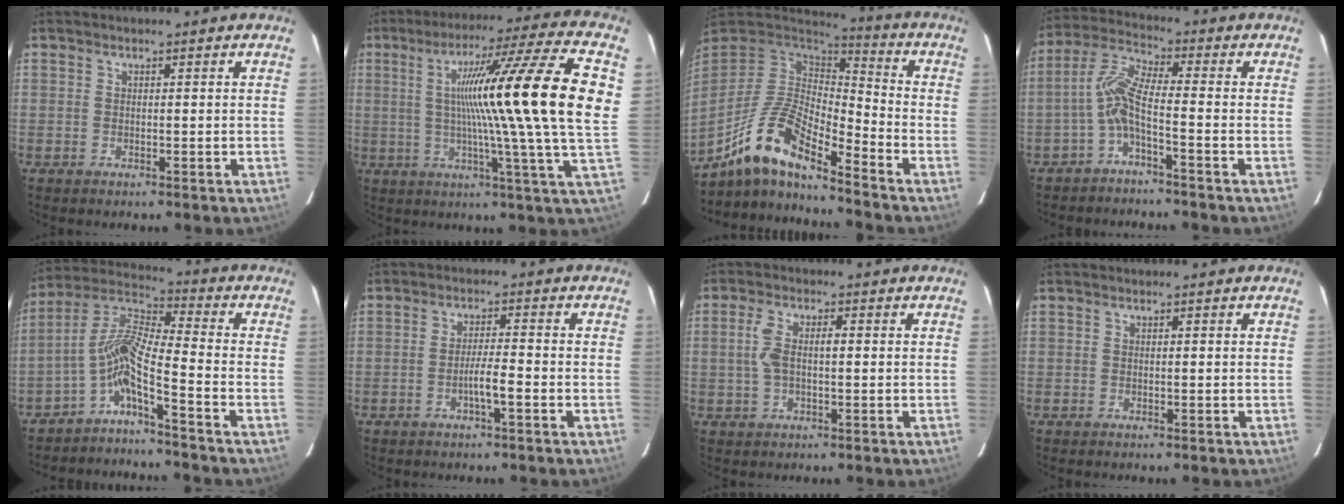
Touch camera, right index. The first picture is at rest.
{"total": 23.1, "force": [3.4, -2.1, 22.7], "torque": [-0.318, 0.012, 0.035]}
{"total": 12.7, "force": [-9.7, 2.5, 7.9], "torque": [-0.160, 0.018, -0.180]}
{"total": 6.1, "force": [-2.4, 0.3, 5.6], "torque": [-0.121, 0.021, -0.053]}
{"total": 7.7, "force": [-4.8, -0.8, 5.9], "torque": [-0.128, 0.020, -0.097]}
{"total": 3.6, "force": [-1.5, 0.0, 3.3], "torque": [-0.055, 0.000, -0.028]}
{"total": 4.5, "force": [0.3, 1.6, 4.1], "torque": [-0.098, 0.017, 0.006]}
{"total": 0.0}